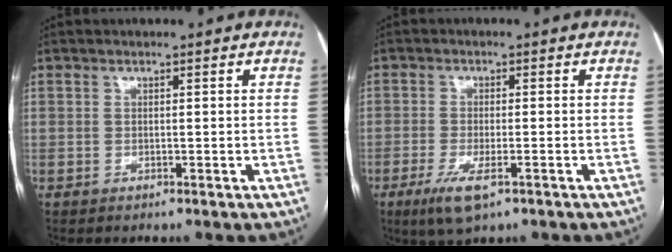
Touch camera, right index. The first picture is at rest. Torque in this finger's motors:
{"motor_torque": [0.82, -0.19, 0.25, 0.06]}